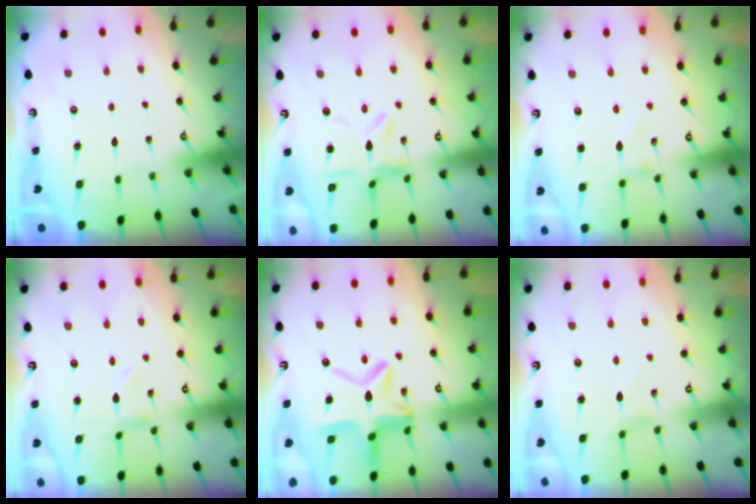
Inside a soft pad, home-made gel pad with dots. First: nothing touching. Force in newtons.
{"total": 5.8, "press": 5.8, "slide": 0.5}
{"total": 0.9, "press": 0.9, "slide": 0.1}
{"total": 0.0}
{"total": 13.3, "press": 13.2, "slide": 1.3}
{"total": 2.5, "press": 2.5, "slide": 0.4}